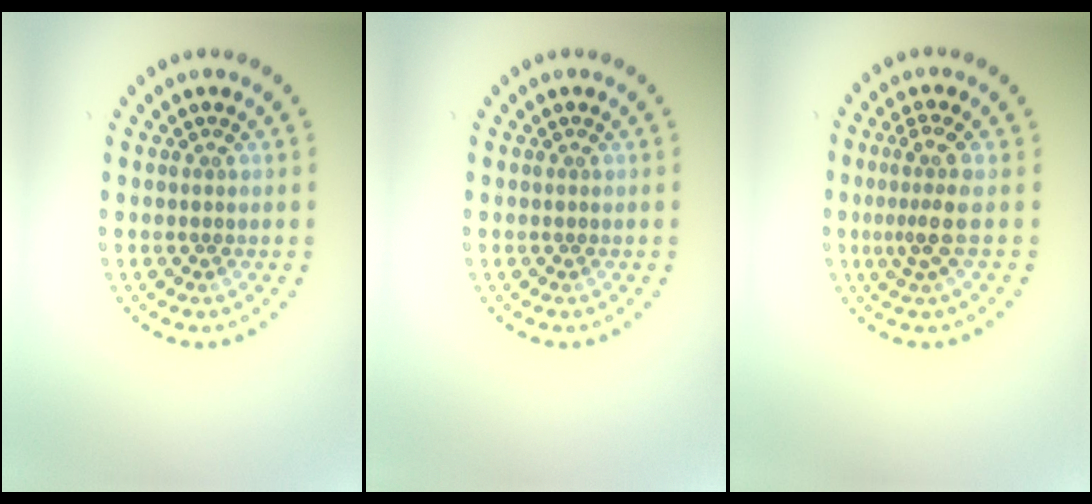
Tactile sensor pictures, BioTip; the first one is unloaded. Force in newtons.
{"total": 0.0}
{"total": 2.5, "press": 1.8, "slide": 1.7}